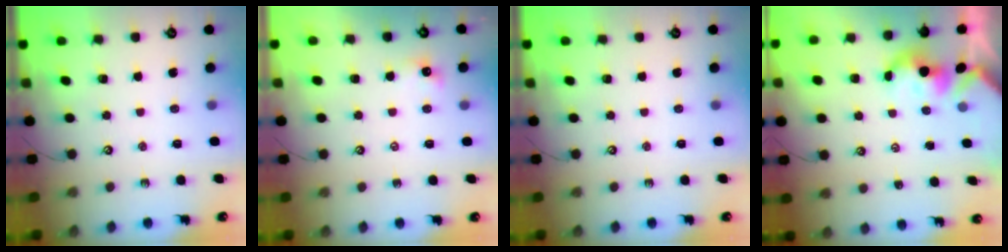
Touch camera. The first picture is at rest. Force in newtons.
{"total": 5.4, "press": 5.4, "slide": 0.8}
{"total": 0.0}
{"total": 1.8, "press": 1.8, "slide": 0.2}